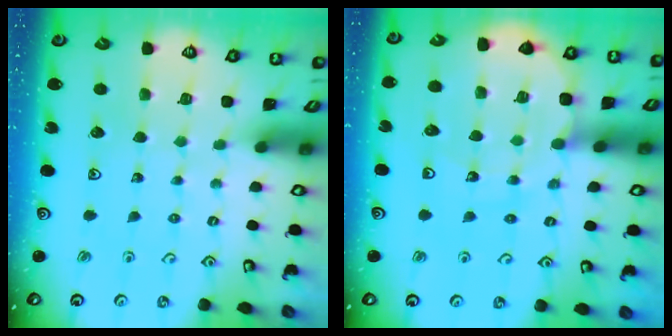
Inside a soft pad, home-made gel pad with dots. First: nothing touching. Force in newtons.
{"total": 10.7, "press": 10.4, "slide": 2.1}